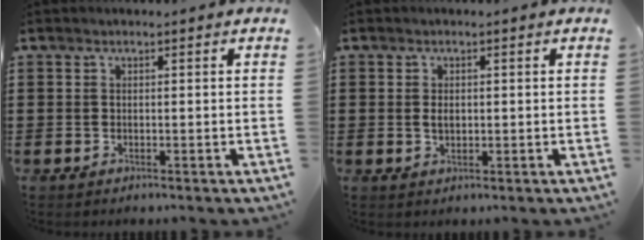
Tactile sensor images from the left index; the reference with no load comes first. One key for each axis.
{"total": 1.7, "fx": 0.2, "fy": 0.9, "fz": 1.4, "tx": -0.030, "ty": 0.006, "tz": 0.003}